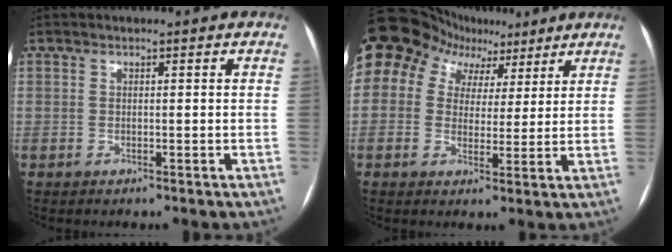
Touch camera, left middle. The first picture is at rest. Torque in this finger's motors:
{"motor_torque": [1.87, -0.26, 1.05, 0.21]}